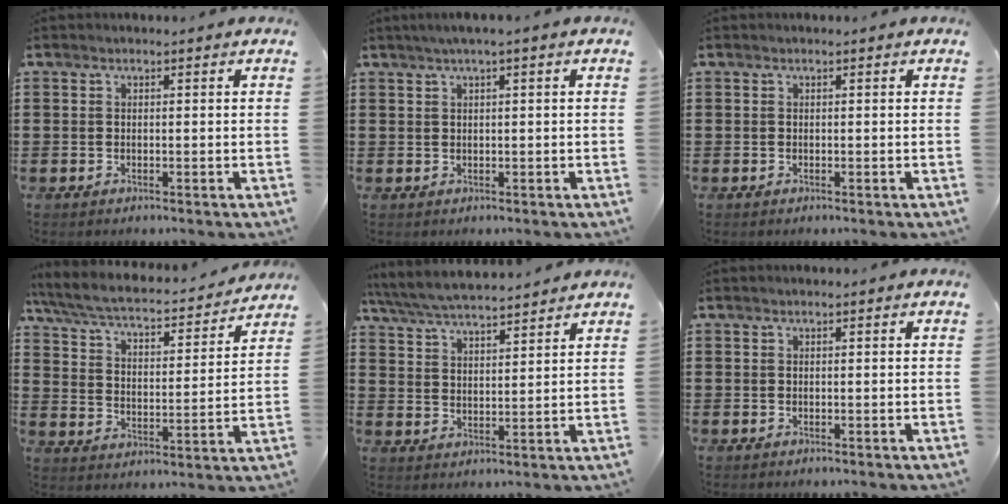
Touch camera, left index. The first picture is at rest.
{"total": 1.4, "force": [0.4, -0.1, 1.4], "torque": [-0.024, -0.002, 0.006]}
{"total": 0.0}
{"total": 4.9, "force": [4.3, 0.5, 2.1], "torque": [-0.064, -0.034, 0.066]}
{"total": 5.6, "force": [5.3, 0.4, 1.7], "torque": [-0.054, -0.025, 0.095]}
{"total": 0.0}